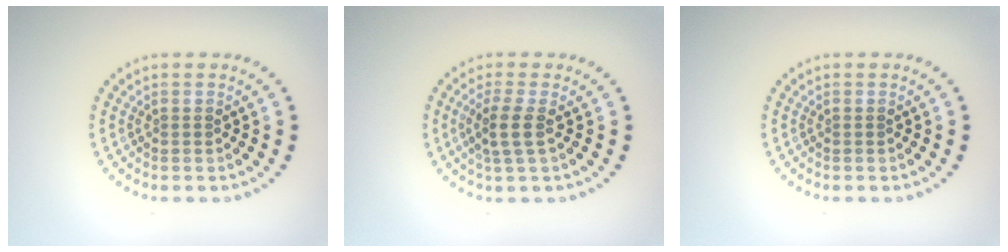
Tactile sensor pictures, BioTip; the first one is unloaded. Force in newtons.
{"total": 2.3, "press": 2.0, "slide": 1.2}
{"total": 0.0}